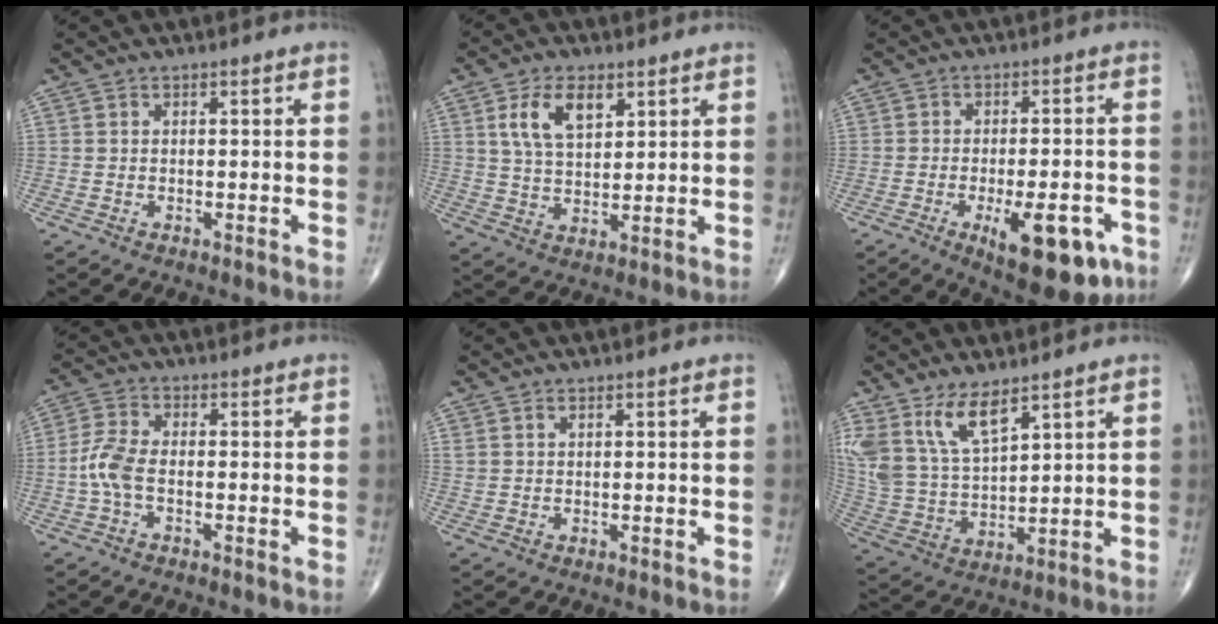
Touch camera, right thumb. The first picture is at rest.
{"total": 8.7, "force": [3.7, 4.6, 6.4], "torque": [-0.107, -0.014, 0.073]}
{"total": 13.9, "force": [-6.1, 5.5, 11.3], "torque": [-0.136, 0.013, -0.074]}
{"total": 5.0, "force": [-1.3, 2.3, 4.2], "torque": [-0.105, 0.013, -0.033]}
{"total": 0.9, "force": [0.7, 0.3, 0.5], "torque": [-0.008, 0.003, 0.016]}
{"total": 12.0, "force": [7.8, 5.0, 7.8], "torque": [-0.150, -0.033, 0.172]}